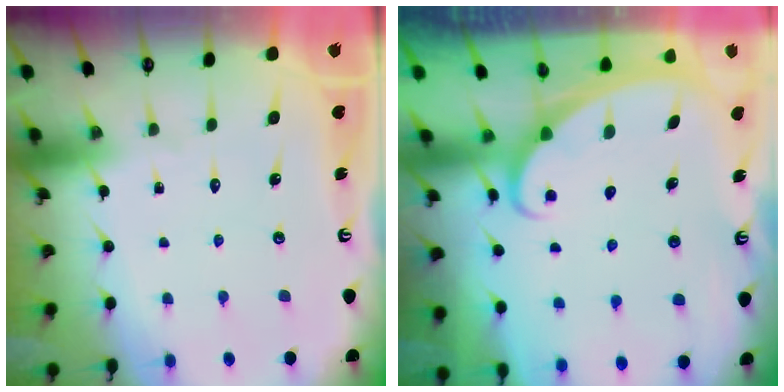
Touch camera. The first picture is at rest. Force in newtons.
{"total": 1.7, "press": 1.7, "slide": 0.1}